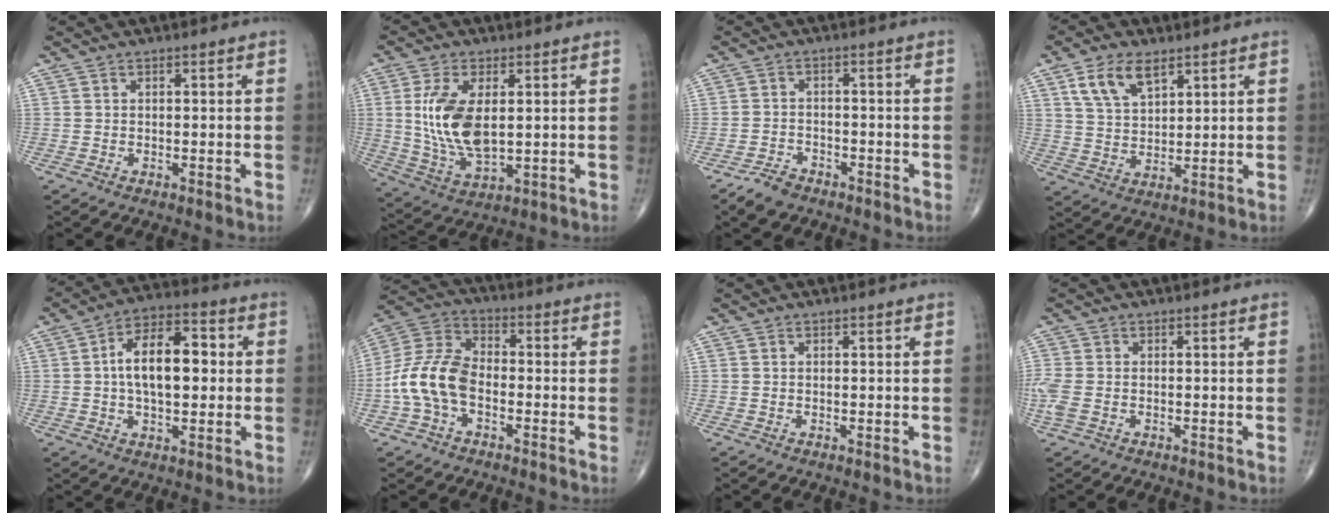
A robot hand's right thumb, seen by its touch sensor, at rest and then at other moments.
{"total": 12.5, "force": [1.8, 6.2, 10.7], "torque": [-0.212, -0.016, 0.045]}
{"total": 4.0, "force": [-3.2, 2.1, 1.3], "torque": [-0.027, 0.011, -0.057]}
{"total": 10.6, "force": [5.1, 7.1, 6.0], "torque": [-0.085, -0.015, 0.098]}
{"total": 13.3, "force": [0.9, 6.9, 11.3], "torque": [-0.171, 0.024, 0.006]}
{"total": 11.9, "force": [-3.0, 7.5, 8.7], "torque": [-0.176, 0.037, -0.067]}
{"total": 0.0}
{"total": 4.3, "force": [-1.0, 2.7, 3.2], "torque": [-0.100, 0.000, -0.018]}